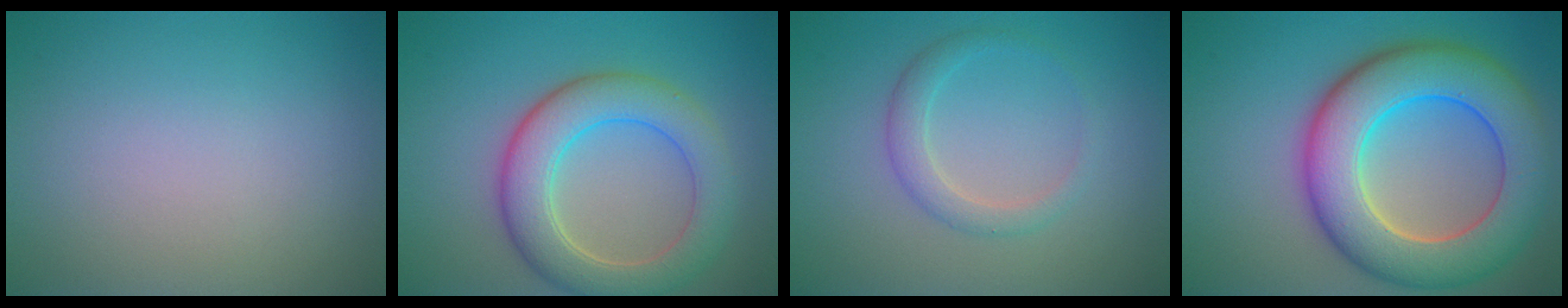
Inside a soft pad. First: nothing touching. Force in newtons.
{"total": 6.6, "press": 6.6, "slide": 0.4}
{"total": 2.2, "press": 2.2, "slide": 0.2}
{"total": 10.9, "press": 10.9, "slide": 0.7}